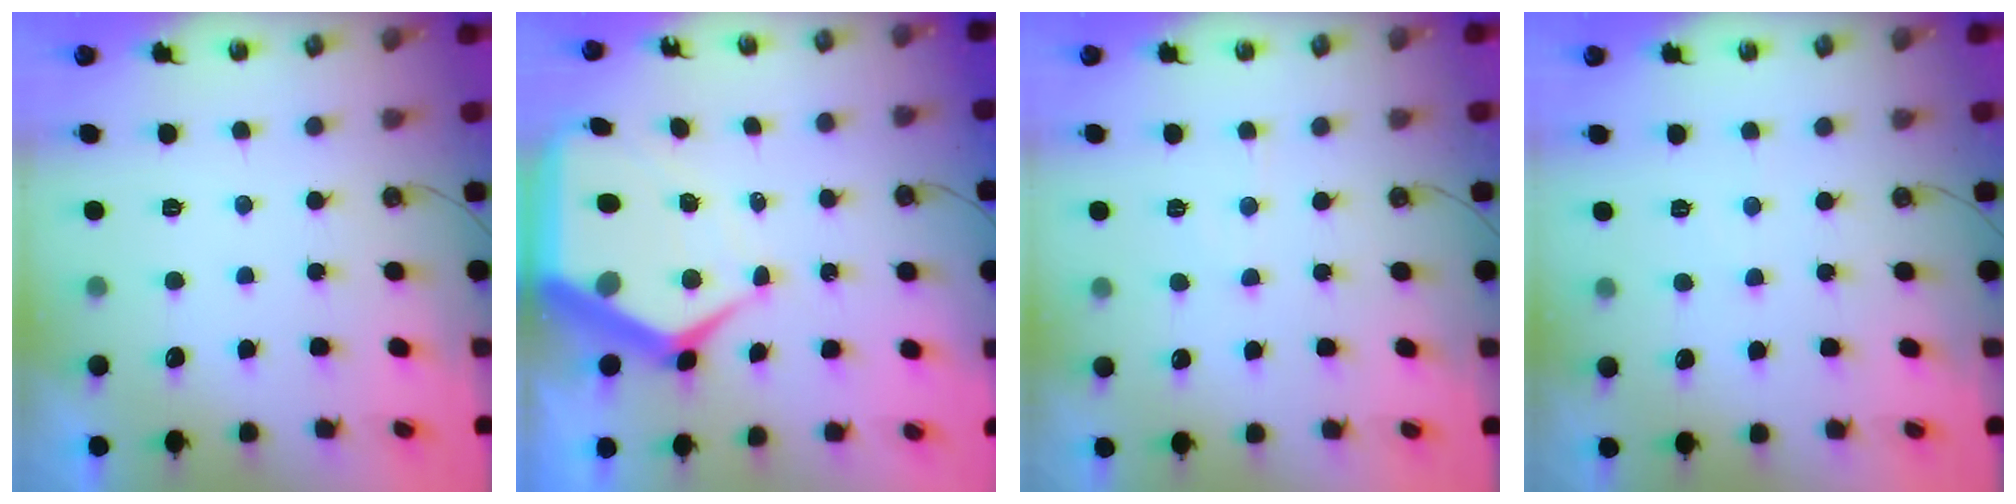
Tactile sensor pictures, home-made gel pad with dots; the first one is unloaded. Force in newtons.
{"total": 15.8, "press": 15.7, "slide": 1.7}
{"total": 4.7, "press": 4.6, "slide": 0.6}
{"total": 3.9, "press": 3.9, "slide": 0.6}